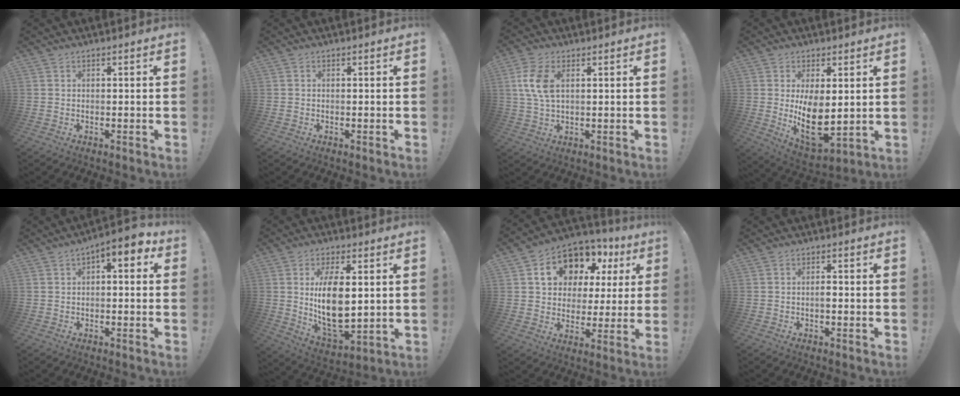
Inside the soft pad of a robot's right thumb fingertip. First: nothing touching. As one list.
[{"total": 0.0}, {"total": 8.7, "force": [2.2, 4.9, 6.8], "torque": [-0.130, 0.000, 0.039]}, {"total": 14.0, "force": [1.0, 7.5, 11.8], "torque": [-0.188, -0.038, 0.028]}, {"total": 4.0, "force": [0.4, 2.0, 3.4], "torque": [-0.038, -0.007, 0.002]}, {"total": 15.4, "force": [2.6, 7.5, 13.2], "torque": [-0.245, -0.025, 0.043]}, {"total": 14.2, "force": [7.8, 9.8, 6.8], "torque": [-0.108, -0.052, 0.149]}, {"total": 1.6, "force": [-0.7, 0.6, 1.4], "torque": [-0.022, 0.005, -0.012]}]